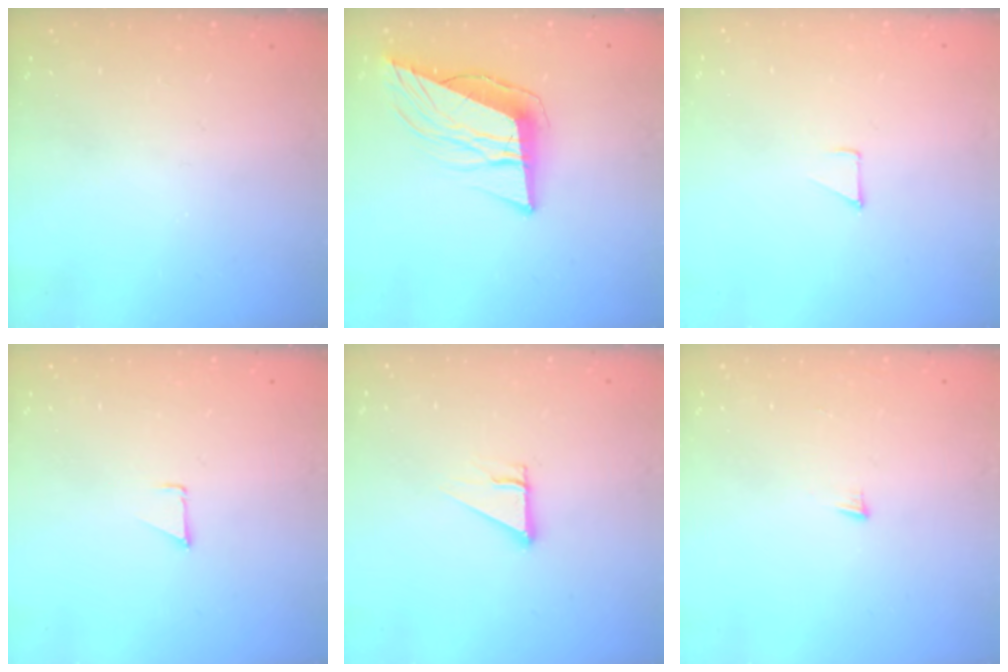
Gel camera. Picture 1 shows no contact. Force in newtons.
{"total": 12.4, "press": 11.9, "slide": 3.6}
{"total": 3.3, "press": 3.3, "slide": 0.3}
{"total": 0.9, "press": 0.8, "slide": 0.1}
{"total": 2.7, "press": 2.7, "slide": 0.1}
{"total": 5.2, "press": 5.2, "slide": 0.3}